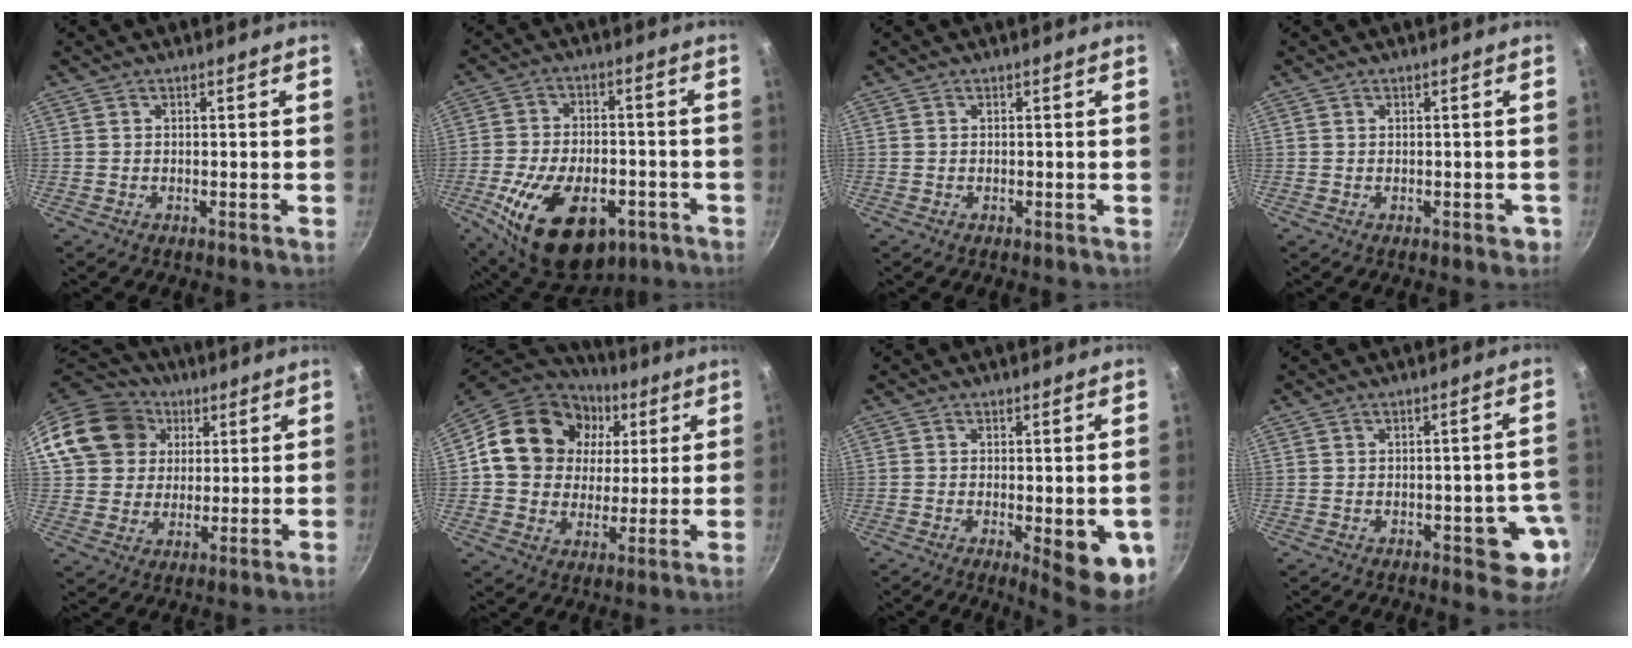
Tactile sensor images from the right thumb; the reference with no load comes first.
{"total": 19.9, "force": [-8.1, 11.4, 14.1], "torque": [-0.223, 0.020, -0.119]}
{"total": 0.0}
{"total": 1.5, "force": [-0.4, 1.0, 1.1], "torque": [0.000, 0.009, -0.002]}
{"total": 17.3, "force": [6.1, 14.5, 7.4], "torque": [-0.133, 0.023, 0.109]}
{"total": 19.7, "force": [5.0, 16.4, 9.7], "torque": [-0.156, 0.010, 0.079]}
{"total": 10.8, "force": [-2.6, 3.3, 10.0], "torque": [-0.107, -0.005, -0.025]}
{"total": 7.9, "force": [-2.3, 3.6, 6.6], "torque": [-0.032, 0.014, -0.025]}